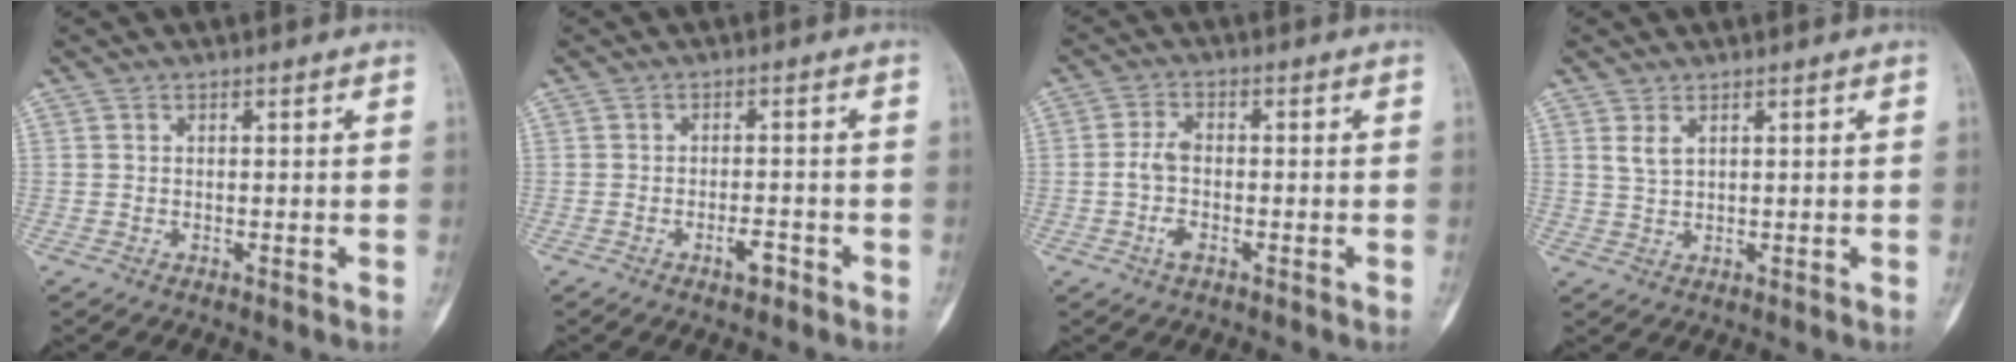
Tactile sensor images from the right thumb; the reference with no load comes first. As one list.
[{"total": 2.7, "force": [-1.6, 1.1, 1.8], "torque": [-0.026, 0.010, -0.028]}, {"total": 4.5, "force": [-1.3, 2.5, 3.5], "torque": [-0.073, 0.014, -0.030]}, {"total": 2.2, "force": [1.2, 1.1, 1.5], "torque": [-0.032, -0.003, 0.031]}]